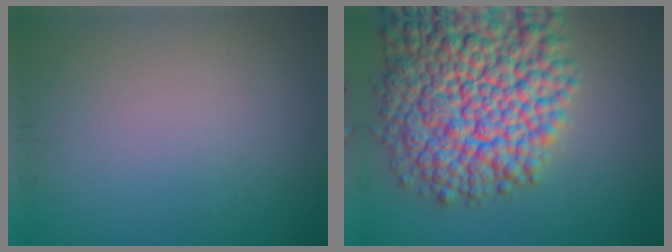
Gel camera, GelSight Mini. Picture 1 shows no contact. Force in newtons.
{"total": 14.7, "press": 14.7, "slide": 0.6}